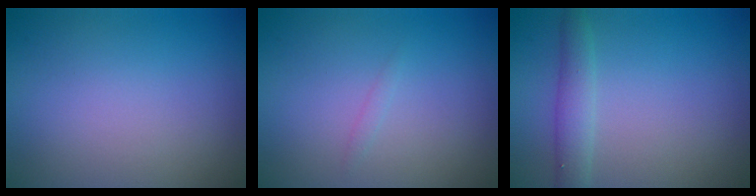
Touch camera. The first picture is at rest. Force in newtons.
{"total": 0.5, "press": 0.5, "slide": 0.0}
{"total": 2.4, "press": 2.4, "slide": 0.1}